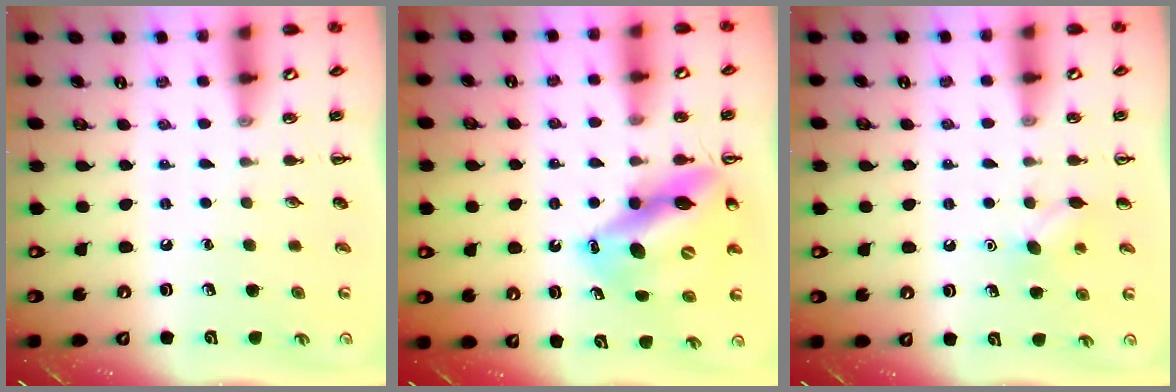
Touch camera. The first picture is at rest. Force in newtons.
{"total": 14.7, "press": 14.0, "slide": 4.5}
{"total": 6.3, "press": 6.0, "slide": 1.9}